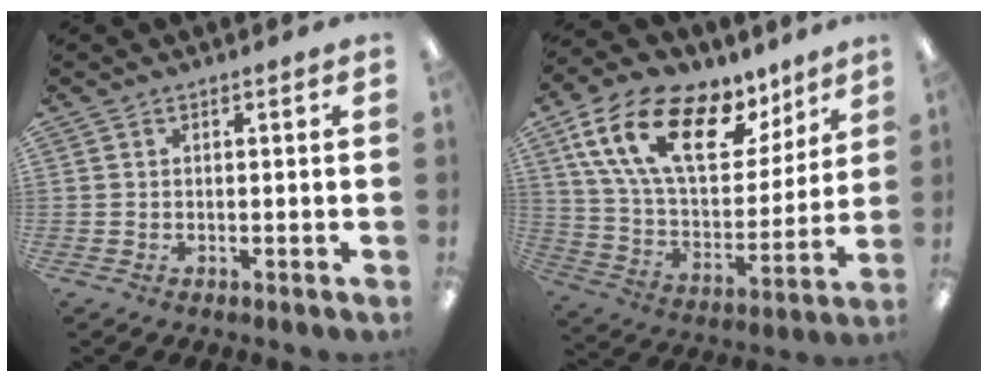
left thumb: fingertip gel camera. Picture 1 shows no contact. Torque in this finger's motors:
{"motor_torque": [0.55, 0.66, 1.49, -1.27, 0.52]}